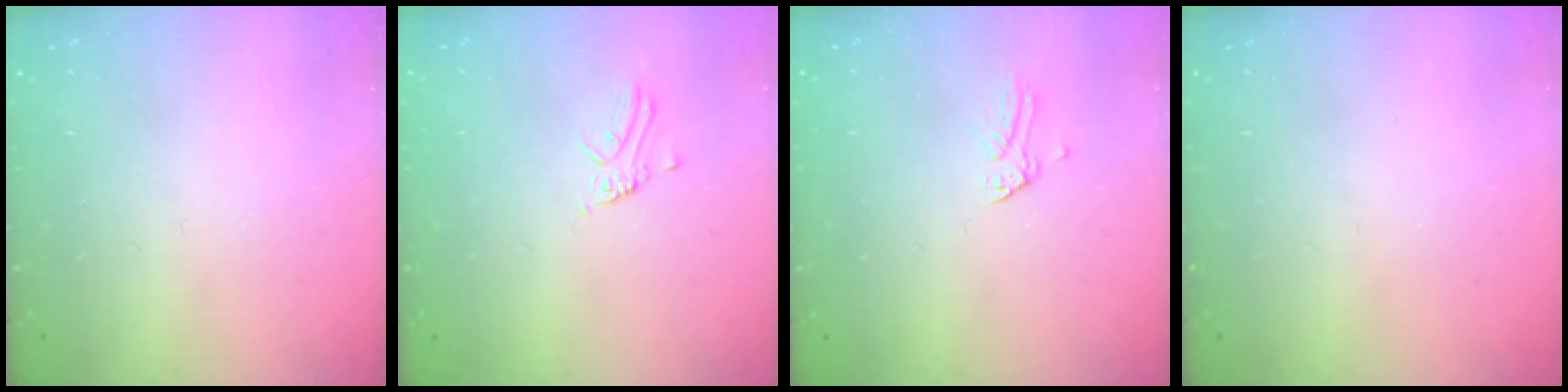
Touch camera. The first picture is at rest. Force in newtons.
{"total": 1.6, "press": 1.6, "slide": 0.1}
{"total": 0.0}
{"total": 0.0}